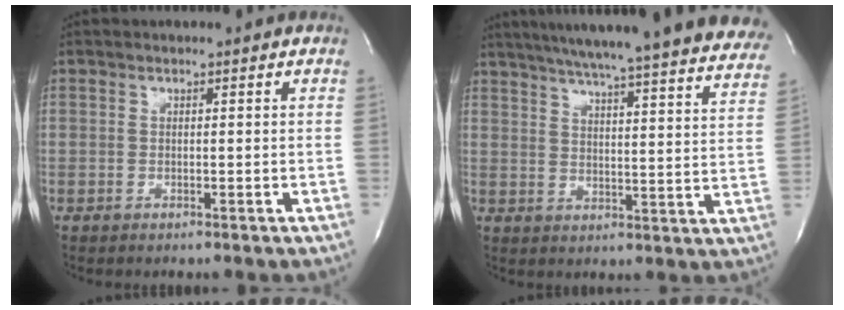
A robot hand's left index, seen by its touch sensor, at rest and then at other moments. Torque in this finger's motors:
{"motor_torque": [0.10, -0.20, 0.80, 0.15]}